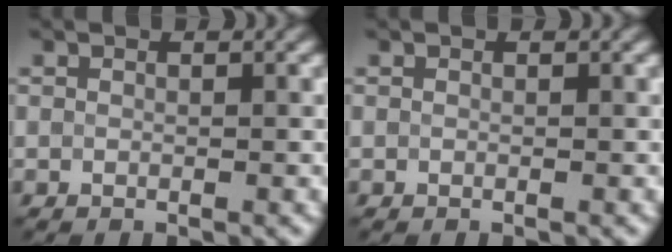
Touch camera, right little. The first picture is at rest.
{"total": 0.0}